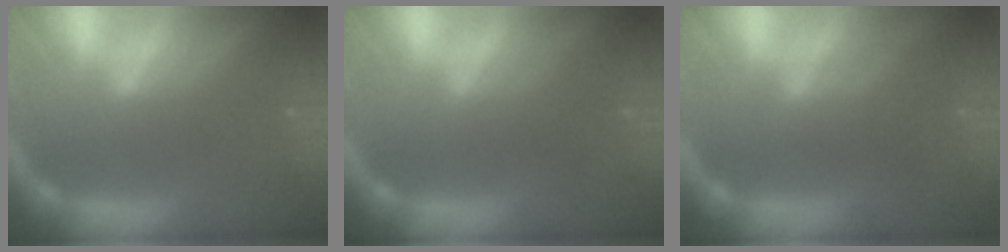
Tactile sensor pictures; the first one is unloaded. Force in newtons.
{"total": 2.0}
{"total": 3.0}